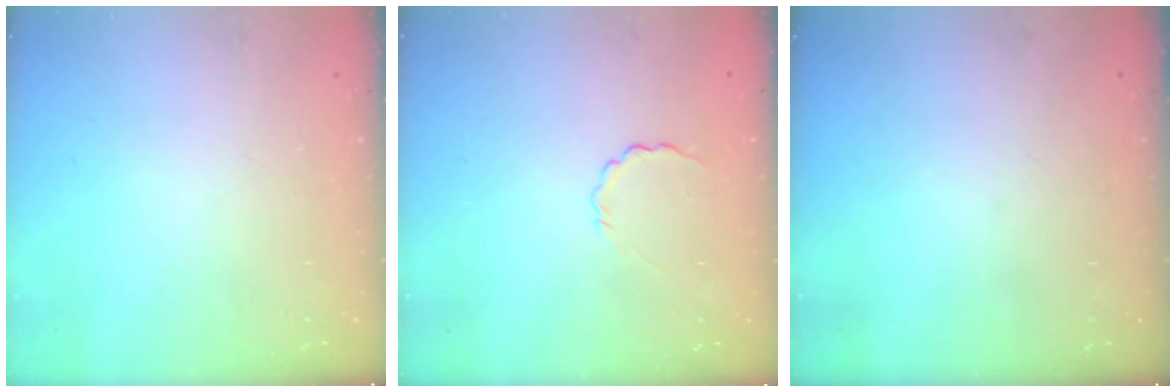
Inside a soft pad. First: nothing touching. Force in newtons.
{"total": 2.9, "press": 2.8, "slide": 0.8}
{"total": 0.0}